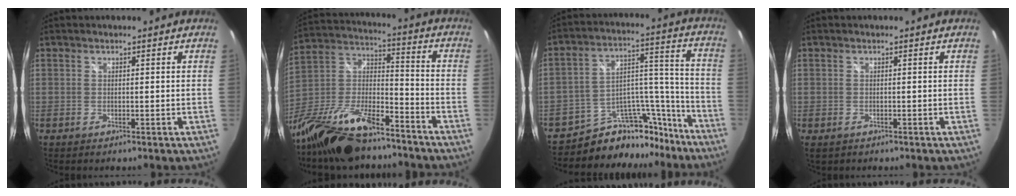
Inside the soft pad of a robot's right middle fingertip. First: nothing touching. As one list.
[{"total": 20.9, "force": [-14.7, 7.9, 12.5], "torque": [-0.257, -0.008, -0.261]}, {"total": 16.0, "force": [-13.6, 7.6, 3.7], "torque": [-0.052, 0.079, -0.199]}, {"total": 1.4, "force": [-0.6, 1.0, 0.9], "torque": [-0.018, -0.004, -0.007]}]